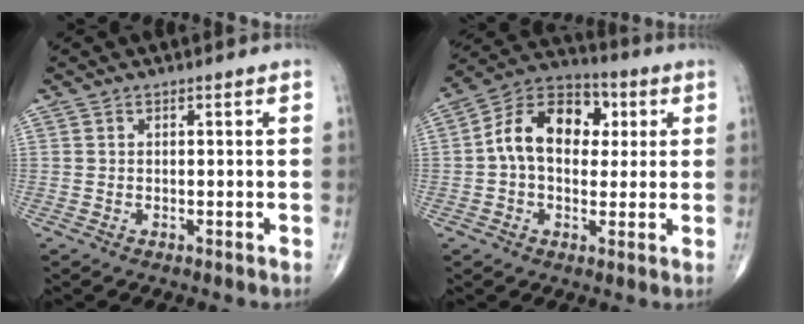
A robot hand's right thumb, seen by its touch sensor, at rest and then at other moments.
{"total": 14.4, "force": [2.3, 9.6, 10.5], "torque": [-0.150, 0.027, 0.025]}